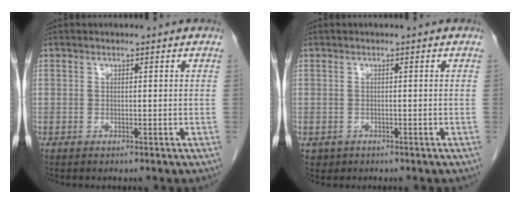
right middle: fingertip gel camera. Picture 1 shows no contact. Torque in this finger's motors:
{"motor_torque": [0.23, 0.06, -0.04, 0.00]}